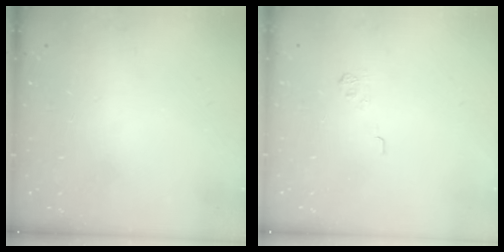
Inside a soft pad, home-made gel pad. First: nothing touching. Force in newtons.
{"total": 5.4, "press": 5.2, "slide": 1.4}